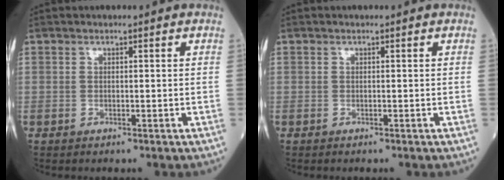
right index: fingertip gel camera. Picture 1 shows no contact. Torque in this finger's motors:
{"motor_torque": [0.14, 0.09, -0.01, 0.01]}